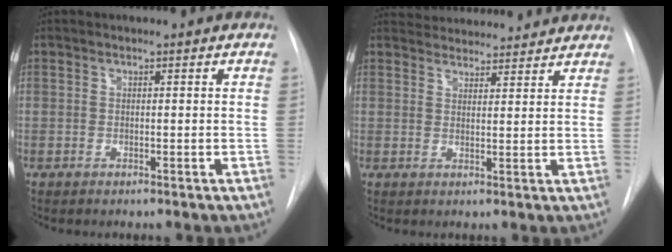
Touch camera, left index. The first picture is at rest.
{"total": 11.7, "force": [11.3, 2.4, 2.3], "torque": [-0.025, 0.028, 0.146]}